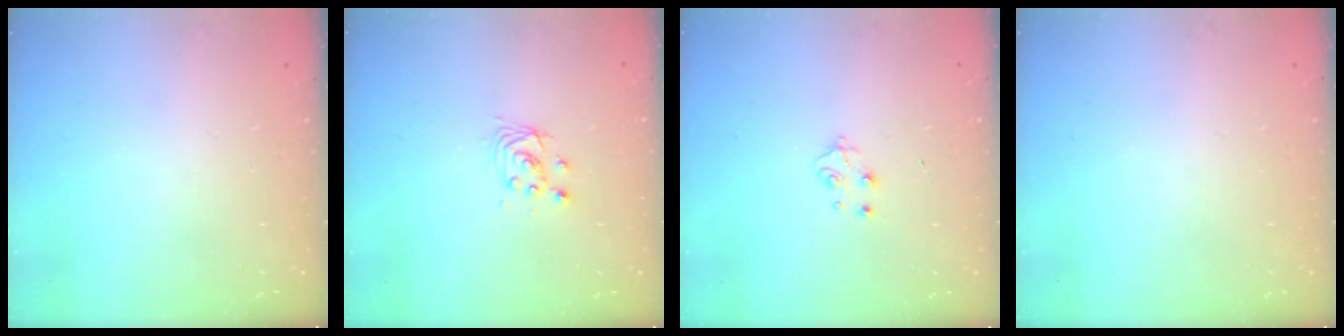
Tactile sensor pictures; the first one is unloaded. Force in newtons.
{"total": 3.3, "press": 3.3, "slide": 0.3}
{"total": 4.4, "press": 4.4, "slide": 0.7}
{"total": 0.0}